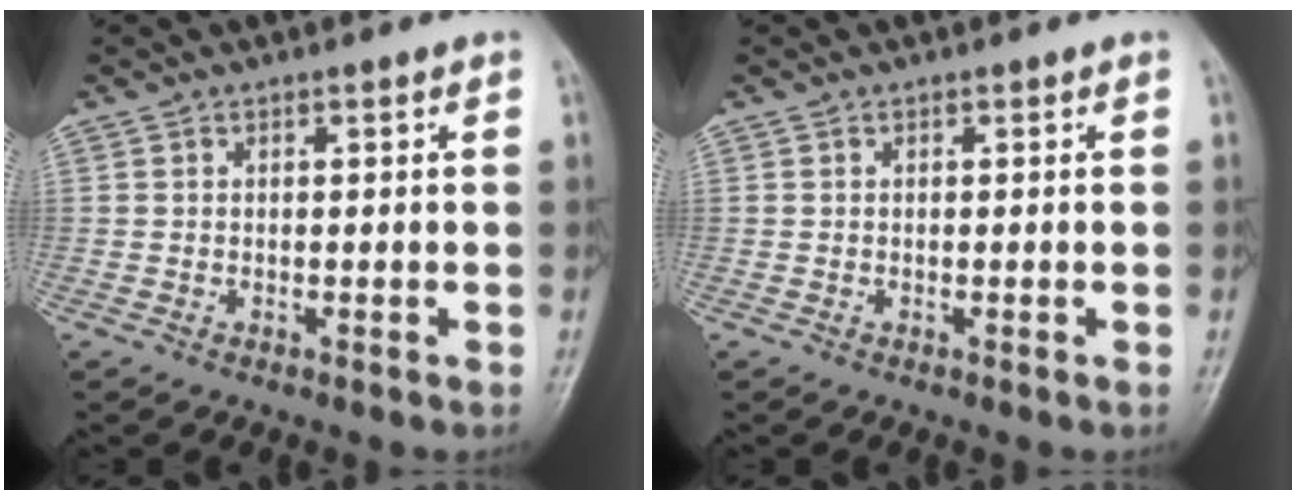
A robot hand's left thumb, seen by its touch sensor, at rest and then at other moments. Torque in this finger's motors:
{"motor_torque": [0.00, 0.00, 0.01, -0.04, 0.00]}